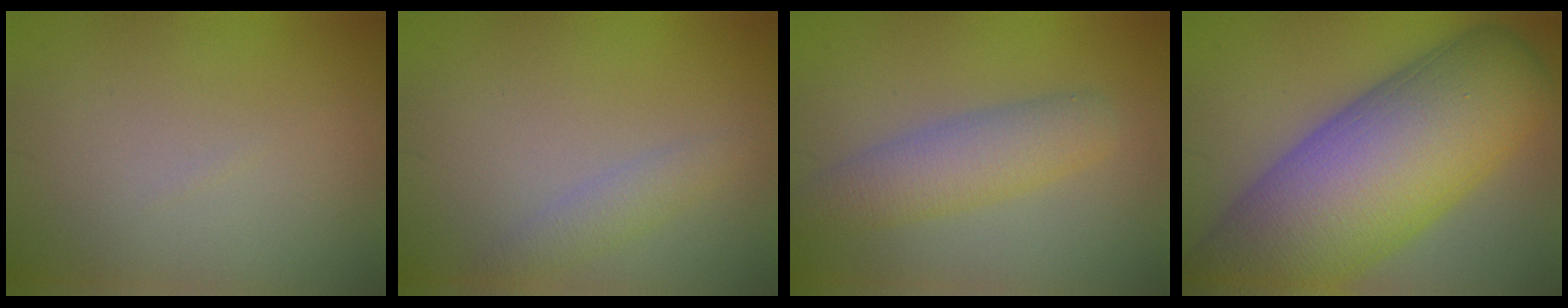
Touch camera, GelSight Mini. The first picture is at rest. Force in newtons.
{"total": 1.8, "press": 1.8, "slide": 0.1}
{"total": 4.1, "press": 4.1, "slide": 0.2}
{"total": 16.8, "press": 16.8, "slide": 0.8}